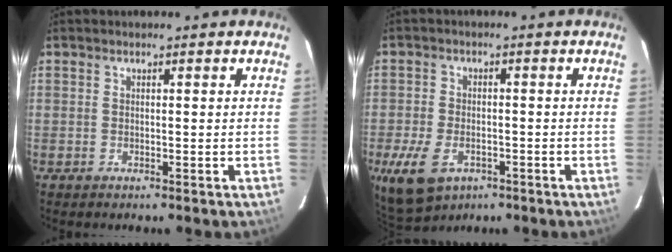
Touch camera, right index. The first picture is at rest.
{"total": 9.8, "force": [-4.8, 5.9, 6.2], "torque": [-0.148, -0.021, -0.081]}